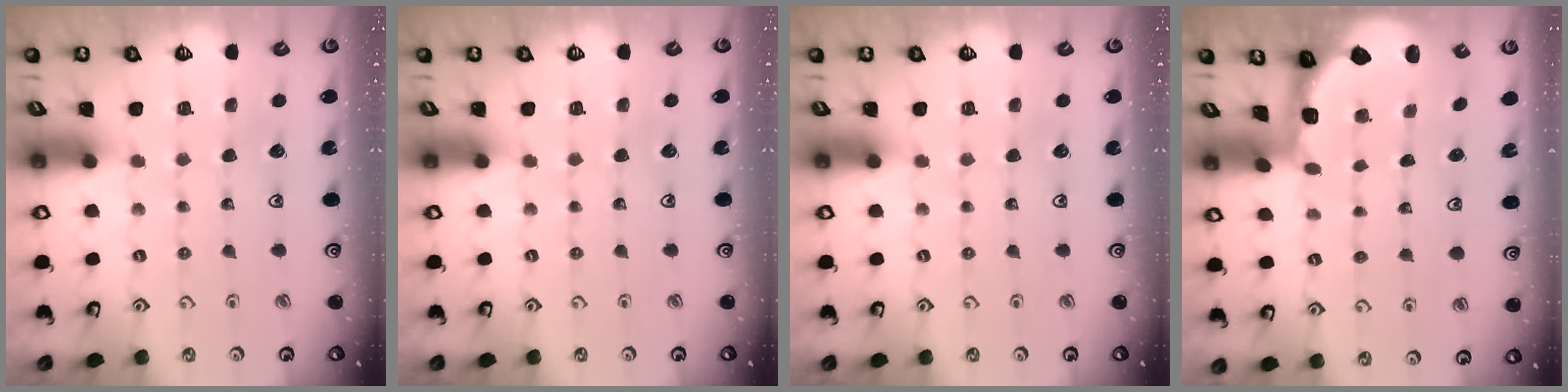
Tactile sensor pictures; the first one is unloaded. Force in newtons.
{"total": 0.0}
{"total": 0.0}
{"total": 1.2, "press": 1.2, "slide": 0.2}